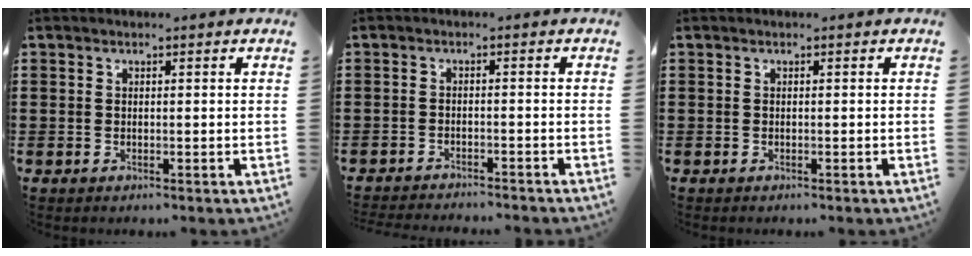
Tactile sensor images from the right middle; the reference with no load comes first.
{"total": 2.2, "force": [-2.2, 0.0, -0.1], "torque": [-0.004, 0.002, -0.047]}
{"total": 0.0}